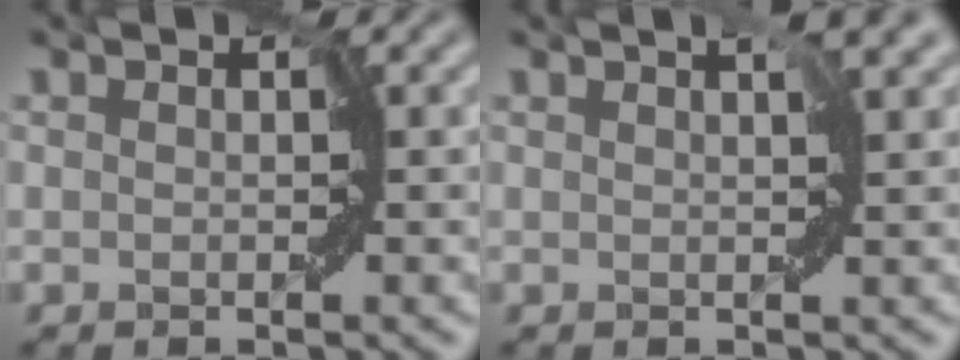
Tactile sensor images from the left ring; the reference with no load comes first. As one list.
[{"total": 2.6, "force": [1.4, 0.5, 2.2], "torque": [-0.035, 0.006, 0.024]}]